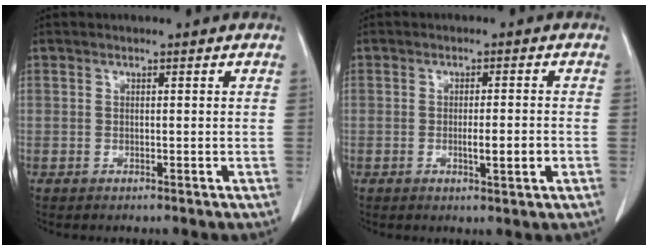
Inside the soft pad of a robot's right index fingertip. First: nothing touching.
{"total": 3.8, "force": [-1.0, 0.3, 3.6], "torque": [-0.058, -0.005, -0.012]}